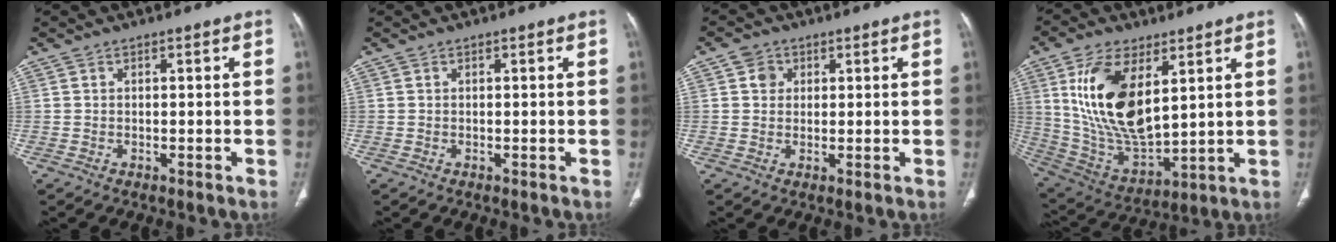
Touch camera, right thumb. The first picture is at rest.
{"total": 0.0}
{"total": 2.9, "force": [1.0, 2.6, 1.0], "torque": [-0.003, -0.002, 0.014]}
{"total": 18.7, "force": [6.1, 9.1, 15.1], "torque": [-0.280, -0.027, 0.131]}